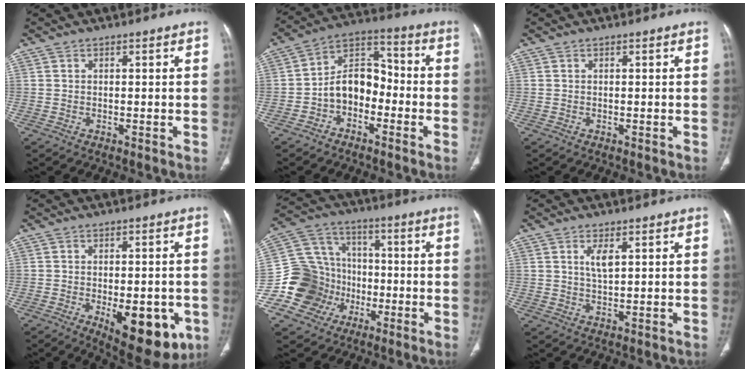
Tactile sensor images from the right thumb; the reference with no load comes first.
{"total": 10.0, "force": [-3.1, 7.1, 6.3], "torque": [-0.083, 0.050, -0.069]}
{"total": 0.0}
{"total": 14.6, "force": [-5.0, 6.7, 12.0], "torque": [-0.137, -0.004, -0.050]}
{"total": 15.2, "force": [-4.8, 13.7, 4.6], "torque": [-0.058, 0.066, -0.078]}
{"total": 3.1, "force": [1.2, 1.2, 2.6], "torque": [-0.052, -0.007, 0.025]}